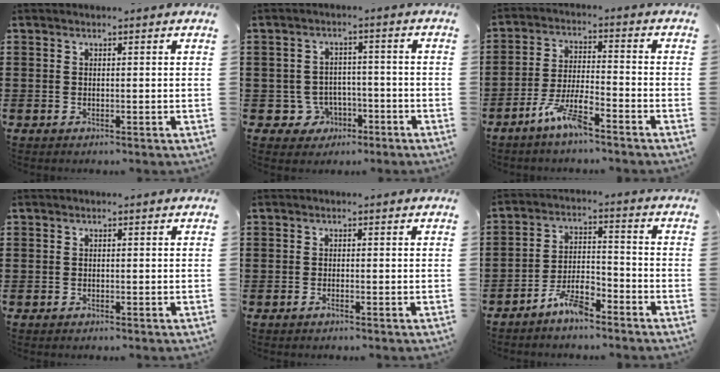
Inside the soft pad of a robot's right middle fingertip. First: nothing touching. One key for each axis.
{"total": 4.3, "fx": -2.3, "fy": 3.4, "fz": 1.1, "tx": -0.037, "ty": 0.007, "tz": -0.049}
{"total": 6.7, "fx": -4.7, "fy": 1.2, "fz": 4.6, "tx": -0.108, "ty": -0.003, "tz": -0.093}
{"total": 0.6, "fx": -0.5, "fy": 0.3, "fz": 0.1, "tx": -0.002, "ty": 0.002, "tz": -0.011}
{"total": 0.7, "fx": -0.5, "fy": 0.0, "fz": 0.5, "tx": -0.009, "ty": -0.002, "tz": -0.009}
{"total": 6.0, "fx": -4.9, "fy": 1.6, "fz": 3.0, "tx": -0.063, "ty": 0.012, "tz": -0.097}